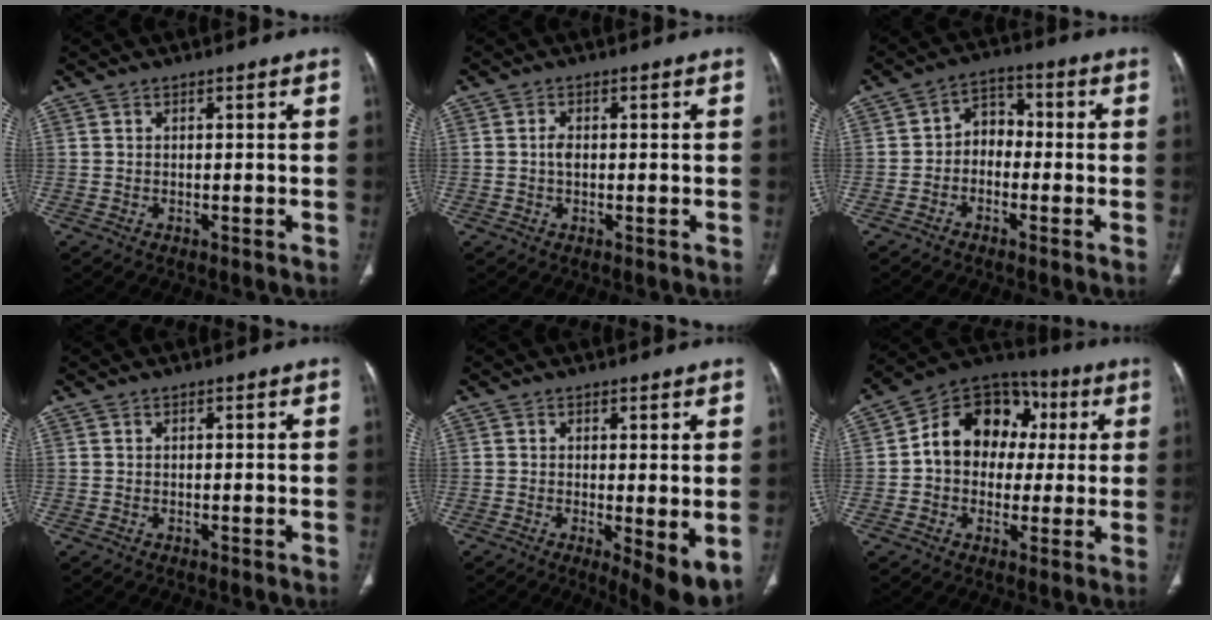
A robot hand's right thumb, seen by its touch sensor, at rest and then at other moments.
{"total": 1.2, "force": [0.1, 0.7, 1.0], "torque": [-0.021, 0.001, 0.002]}
{"total": 5.4, "force": [-1.3, 4.2, 3.1], "torque": [-0.026, 0.031, -0.038]}
{"total": 0.0}
{"total": 7.1, "force": [-1.0, 2.1, 6.7], "torque": [-0.100, -0.023, -0.013]}
{"total": 15.8, "force": [1.9, 12.4, 9.5], "torque": [-0.106, 0.033, 0.019]}